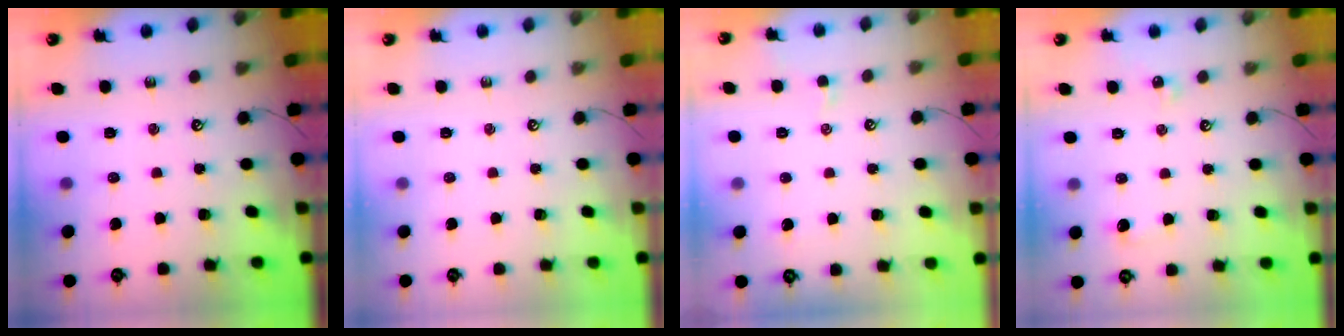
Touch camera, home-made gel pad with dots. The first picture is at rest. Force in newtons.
{"total": 0.0}
{"total": 1.2, "press": 1.2, "slide": 0.4}
{"total": 5.5, "press": 5.5, "slide": 0.7}